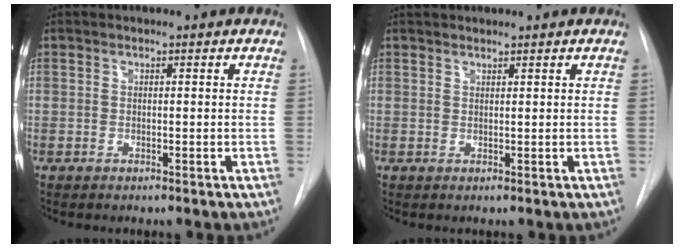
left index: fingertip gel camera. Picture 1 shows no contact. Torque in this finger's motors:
{"motor_torque": [-0.06, -0.02, 0.02, 0.01]}